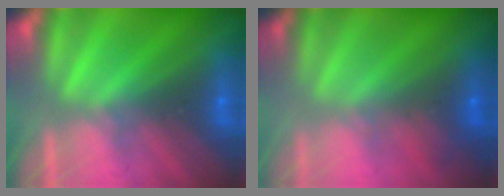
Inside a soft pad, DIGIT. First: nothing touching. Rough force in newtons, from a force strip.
{"total": 3.0}